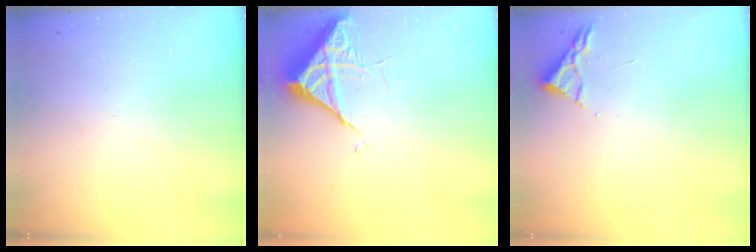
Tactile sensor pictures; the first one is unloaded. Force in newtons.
{"total": 5.8, "press": 5.8, "slide": 0.2}
{"total": 3.0, "press": 2.9, "slide": 0.4}